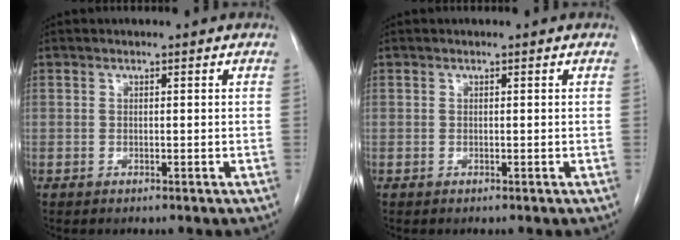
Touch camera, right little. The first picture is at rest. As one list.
[{"total": 0.0}]